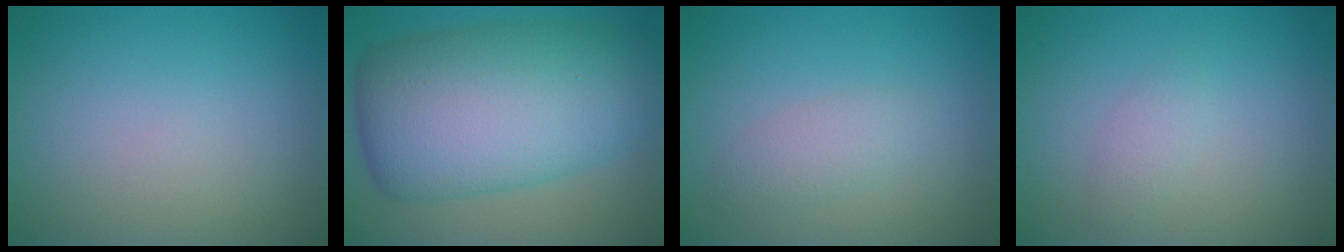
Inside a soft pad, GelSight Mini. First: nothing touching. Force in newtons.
{"total": 12.7, "press": 12.7, "slide": 0.2}
{"total": 1.8, "press": 1.8, "slide": 0.1}
{"total": 1.2, "press": 1.2, "slide": 0.1}